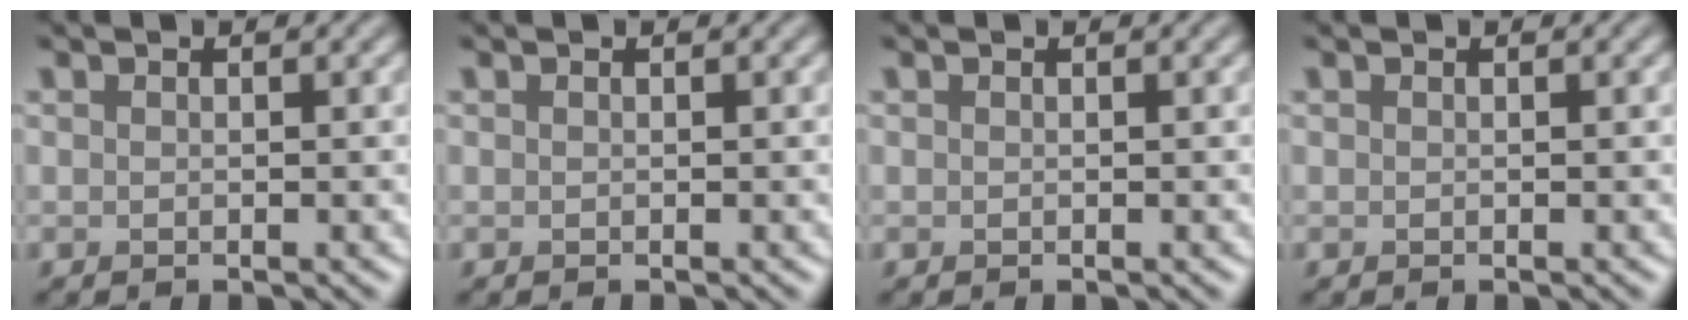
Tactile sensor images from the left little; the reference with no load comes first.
{"total": 0.0}
{"total": 0.0}
{"total": 0.0}